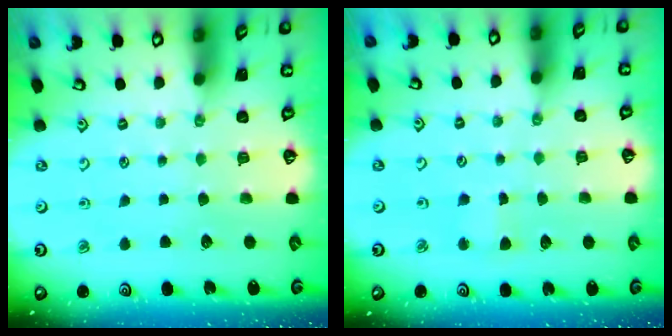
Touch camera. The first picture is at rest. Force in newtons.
{"total": 2.6, "press": 2.6, "slide": 0.3}